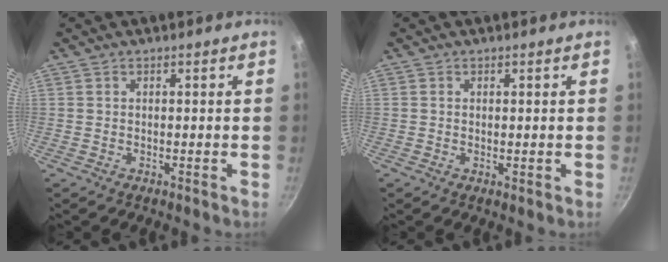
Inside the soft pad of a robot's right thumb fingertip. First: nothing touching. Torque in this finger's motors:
{"motor_torque": [-0.17, 0.33, -0.23, 0.04, 0.03]}